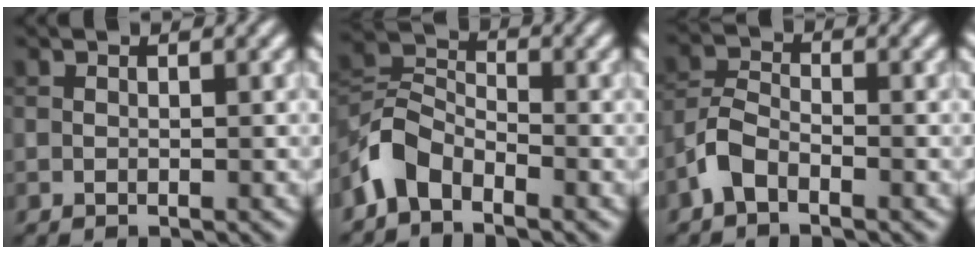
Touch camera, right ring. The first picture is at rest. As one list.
[{"total": 4.6, "force": [-3.2, 2.4, 2.1], "torque": [-0.046, 0.007, -0.080]}, {"total": 2.9, "force": [-1.9, 1.4, 1.7], "torque": [-0.038, 0.008, -0.048]}]